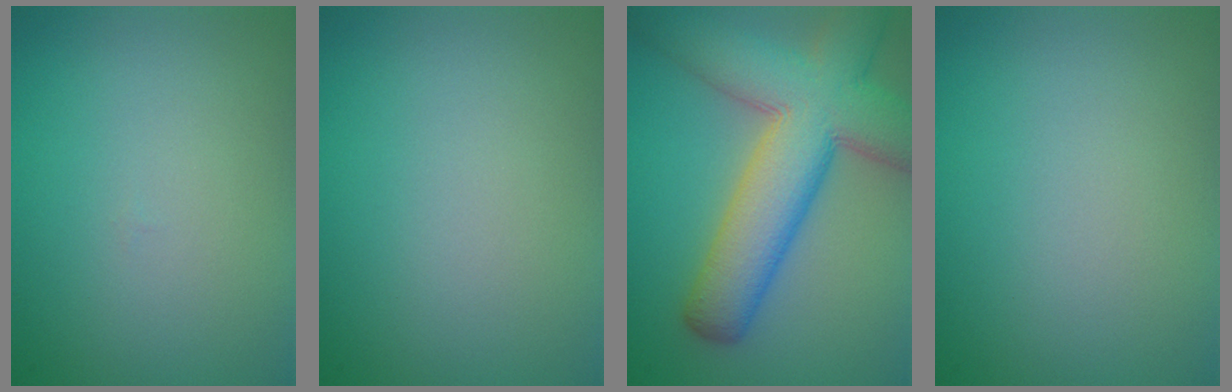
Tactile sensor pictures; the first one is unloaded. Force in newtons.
{"total": 0.0}
{"total": 10.8, "press": 10.8, "slide": 0.5}
{"total": 0.0}